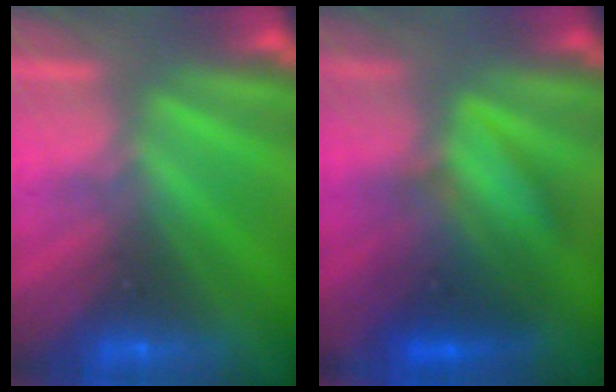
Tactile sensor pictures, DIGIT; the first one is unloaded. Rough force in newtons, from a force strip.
{"total": 3.3}